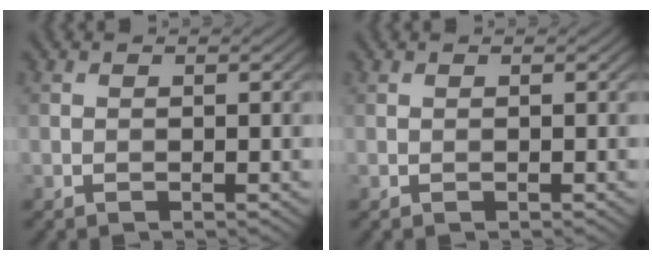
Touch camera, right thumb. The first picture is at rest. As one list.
[{"total": 0.0}]